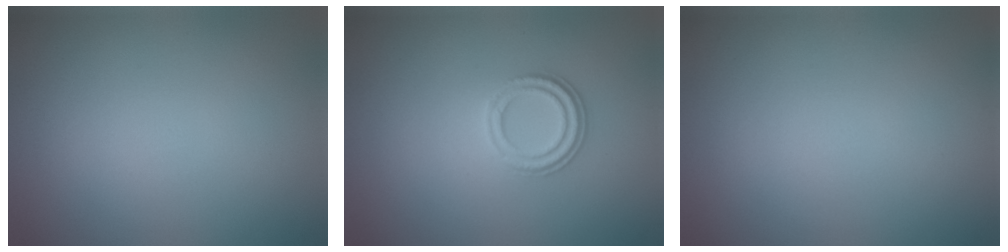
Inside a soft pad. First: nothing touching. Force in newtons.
{"total": 2.3, "press": 2.1, "slide": 1.0}
{"total": 0.0}